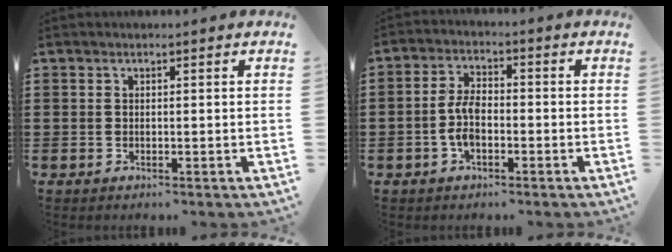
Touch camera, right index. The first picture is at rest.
{"total": 5.1, "force": [-1.5, 2.5, 4.1], "torque": [-0.096, -0.002, -0.031]}